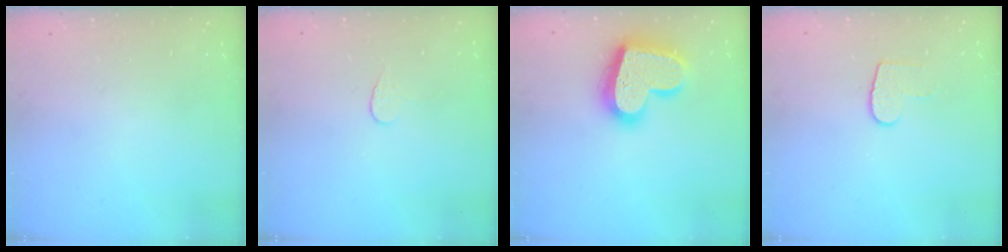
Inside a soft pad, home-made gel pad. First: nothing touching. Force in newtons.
{"total": 3.9, "press": 3.9, "slide": 0.4}
{"total": 20.4, "press": 20.3, "slide": 1.7}
{"total": 6.3, "press": 6.3, "slide": 0.4}